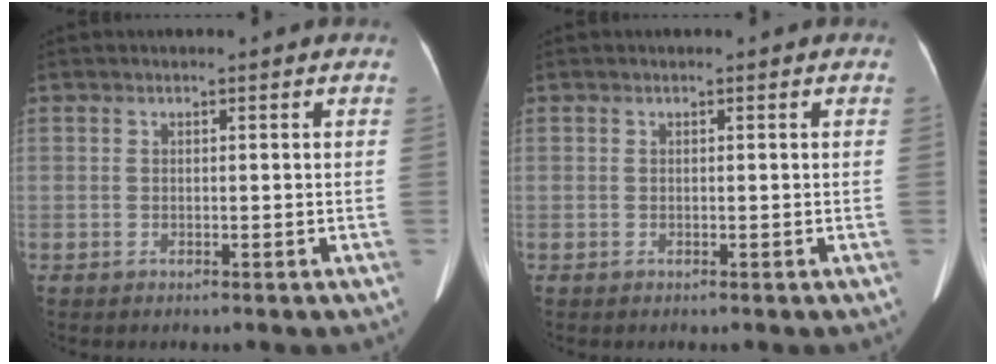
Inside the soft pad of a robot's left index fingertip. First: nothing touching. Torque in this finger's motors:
{"motor_torque": [-0.01, 0.01, 0.00, 0.00]}